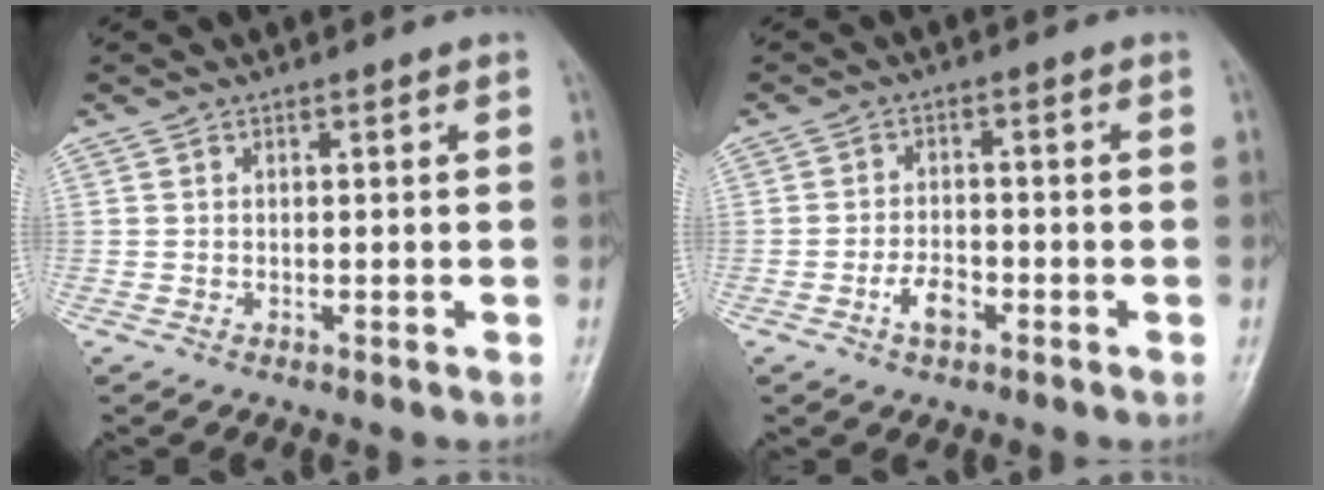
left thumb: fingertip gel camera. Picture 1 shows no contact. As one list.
[{"total": 4.1, "force": [-2.0, 2.2, 2.8], "torque": [-0.043, 0.014, -0.039]}]